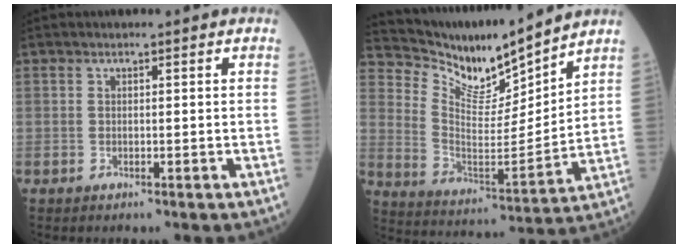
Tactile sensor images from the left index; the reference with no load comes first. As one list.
[{"total": 12.4, "force": [12.0, 0.8, 2.9], "torque": [-0.078, -0.010, 0.222]}]